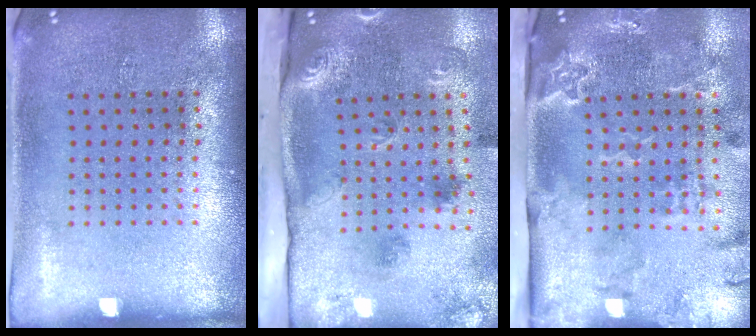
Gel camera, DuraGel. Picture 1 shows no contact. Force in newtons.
{"total": 3.2, "press": 2.0, "slide": 2.5}
{"total": 3.5, "press": 2.4, "slide": 2.5}